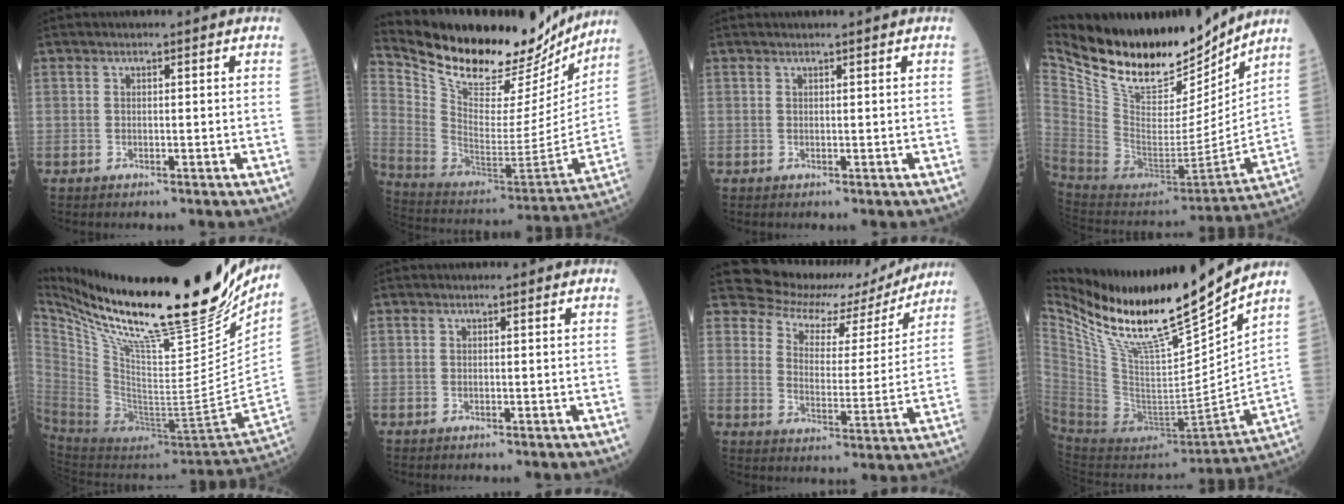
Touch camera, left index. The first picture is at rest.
{"total": 27.1, "force": [23.7, 7.1, 11.1], "torque": [-0.199, -0.032, 0.361]}
{"total": 1.7, "force": [1.6, -0.1, 0.6], "torque": [-0.006, 0.012, 0.025]}
{"total": 24.2, "force": [19.7, 8.6, 11.1], "torque": [-0.223, -0.030, 0.338]}
{"total": 33.8, "force": [25.0, 6.0, 22.0], "torque": [-0.380, -0.050, 0.395]}
{"total": 0.0}
{"total": 13.8, "force": [13.1, 4.3, 1.3], "torque": [-0.020, -0.005, 0.171]}
{"total": 21.8, "force": [18.2, 0.9, 12.0], "torque": [-0.211, -0.051, 0.332]}